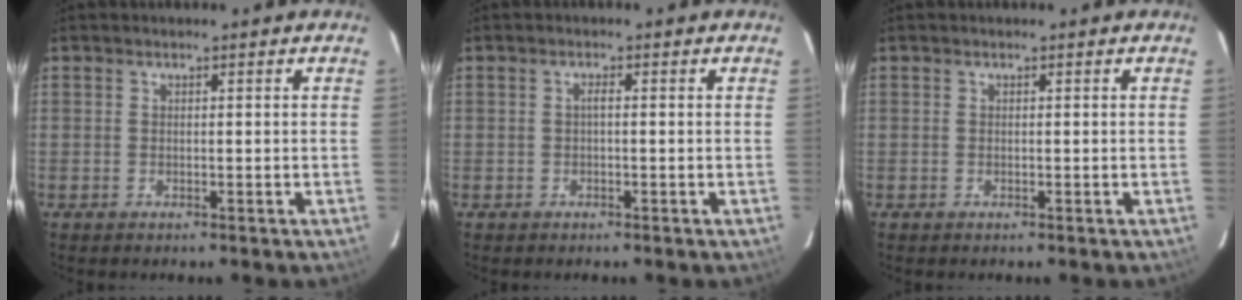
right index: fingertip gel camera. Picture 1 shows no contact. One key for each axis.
{"total": 0.8, "fx": -0.2, "fy": 0.1, "fz": 0.8, "tx": -0.014, "ty": 0.006, "tz": -0.005}
{"total": 0.0}